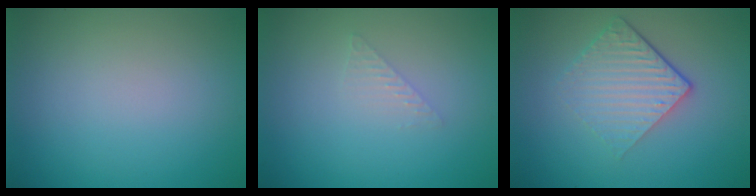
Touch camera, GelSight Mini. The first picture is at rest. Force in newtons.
{"total": 1.0, "press": 1.0, "slide": 0.0}
{"total": 4.5, "press": 3.0, "slide": 3.3}